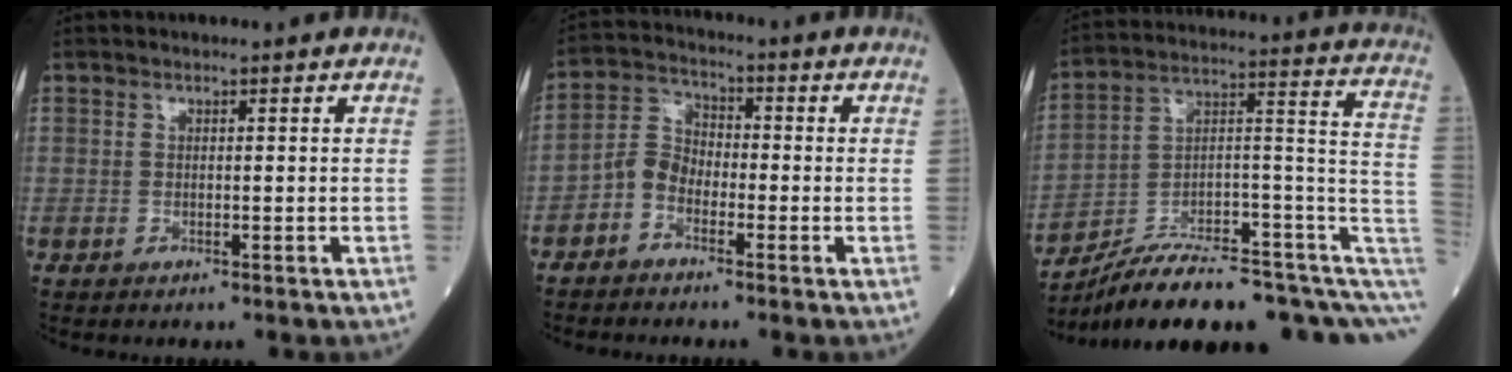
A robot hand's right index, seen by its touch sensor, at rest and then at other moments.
{"total": 4.4, "force": [-2.4, 3.1, 2.1], "torque": [-0.036, 0.017, -0.055]}
{"total": 21.9, "force": [-14.8, 5.2, 15.3], "torque": [-0.163, 0.063, -0.223]}